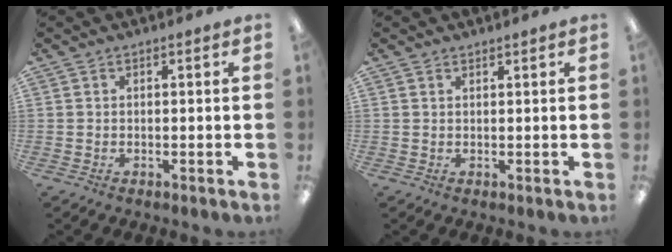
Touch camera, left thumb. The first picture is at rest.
{"total": 0.8, "force": [0.8, 0.0, 0.0], "torque": [-0.002, -0.001, 0.014]}